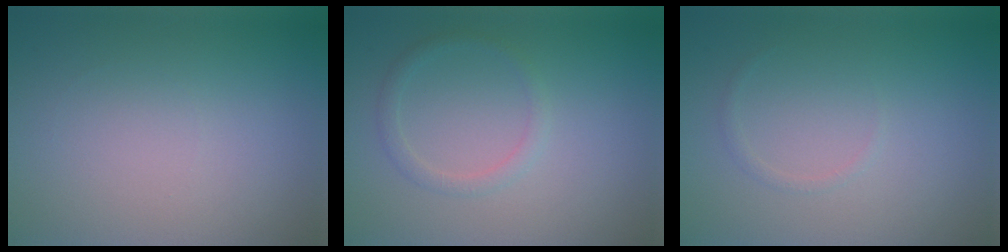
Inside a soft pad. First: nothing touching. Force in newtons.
{"total": 1.3, "press": 1.3, "slide": 0.1}
{"total": 0.6, "press": 0.6, "slide": 0.1}